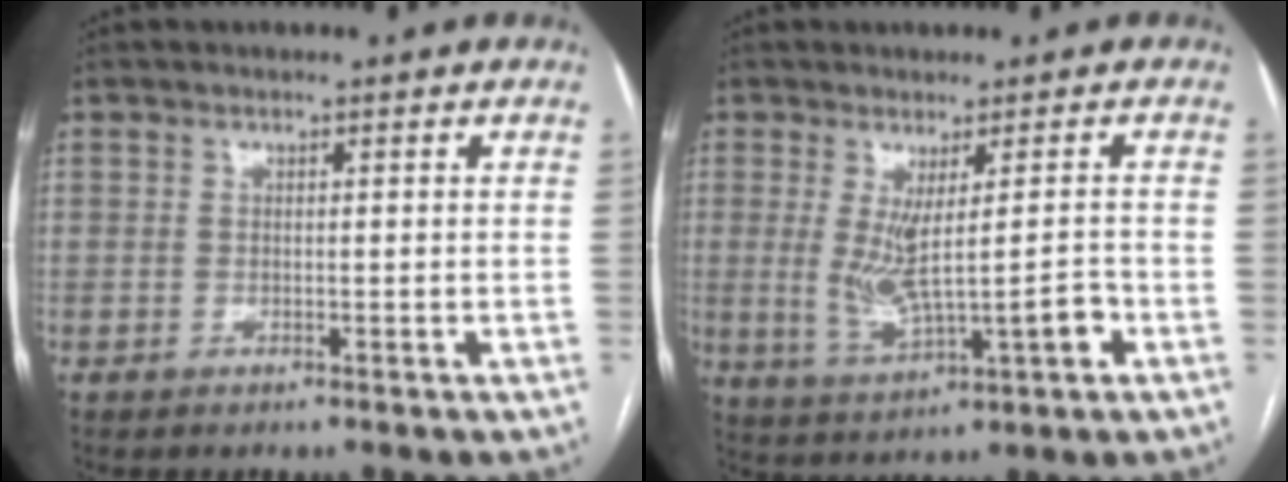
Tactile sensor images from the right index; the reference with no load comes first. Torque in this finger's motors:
{"motor_torque": [0.55, 0.26, 0.32, 0.06]}